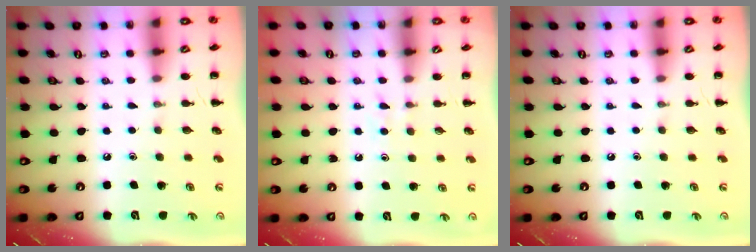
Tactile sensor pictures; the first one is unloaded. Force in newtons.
{"total": 3.3, "press": 3.1, "slide": 1.1}
{"total": 0.0}